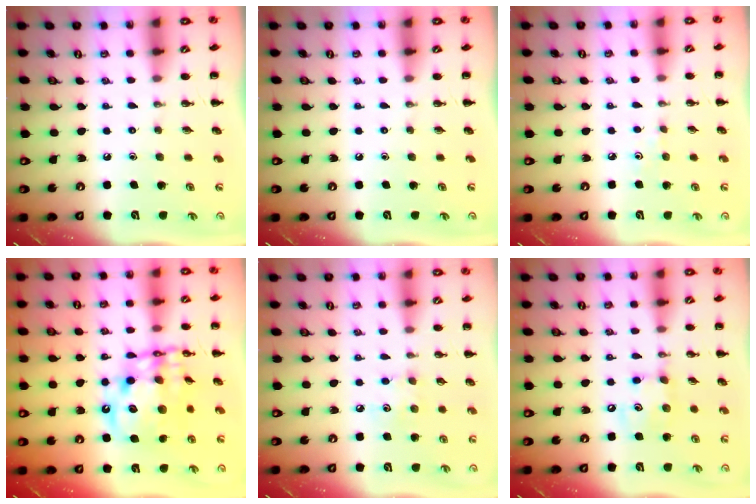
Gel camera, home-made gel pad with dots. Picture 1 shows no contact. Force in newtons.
{"total": 0.0}
{"total": 3.2, "press": 3.0, "slide": 1.2}
{"total": 16.4, "press": 15.9, "slide": 4.2}
{"total": 5.1, "press": 5.0, "slide": 0.9}
{"total": 7.6, "press": 7.5, "slide": 1.1}